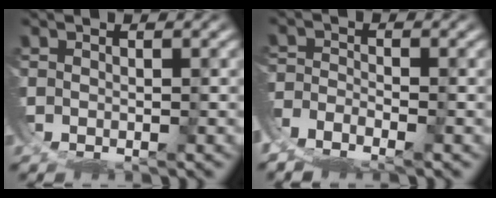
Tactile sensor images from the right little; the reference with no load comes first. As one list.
[{"total": 6.1, "force": [-4.2, 3.8, 2.3], "torque": [-0.055, -0.027, -0.067]}]